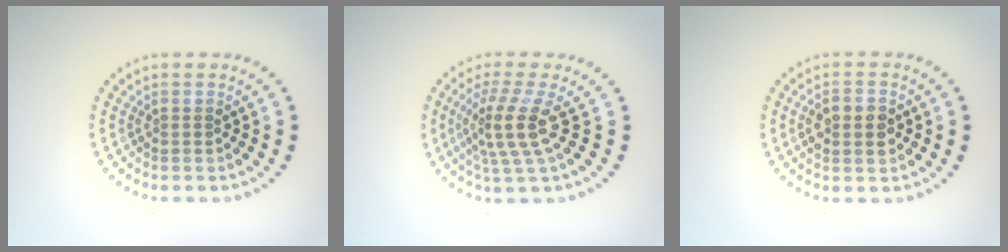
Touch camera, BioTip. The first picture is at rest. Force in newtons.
{"total": 3.9, "press": 3.0, "slide": 2.5}
{"total": 3.0, "press": 3.0, "slide": 0.1}